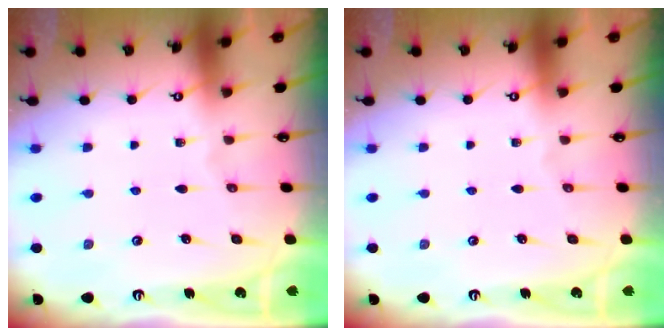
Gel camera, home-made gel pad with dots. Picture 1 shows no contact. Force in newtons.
{"total": 0.0}